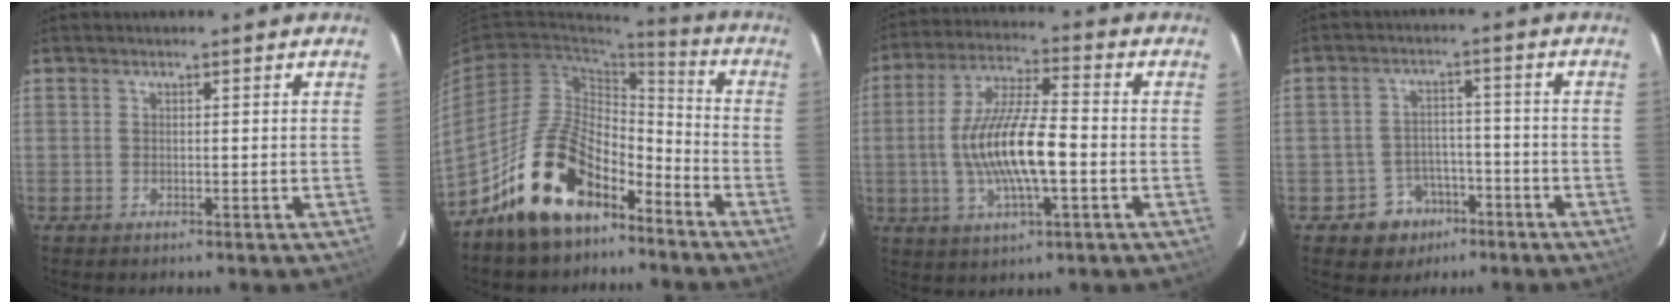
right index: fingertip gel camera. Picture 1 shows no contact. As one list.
[{"total": 17.0, "force": [-11.3, 8.8, 9.1], "torque": [-0.174, 0.033, -0.183]}, {"total": 13.9, "force": [-2.4, 3.4, 13.2], "torque": [-0.261, 0.000, -0.044]}, {"total": 7.1, "force": [-4.1, 5.7, 0.8], "torque": [-0.028, 0.028, -0.052]}]